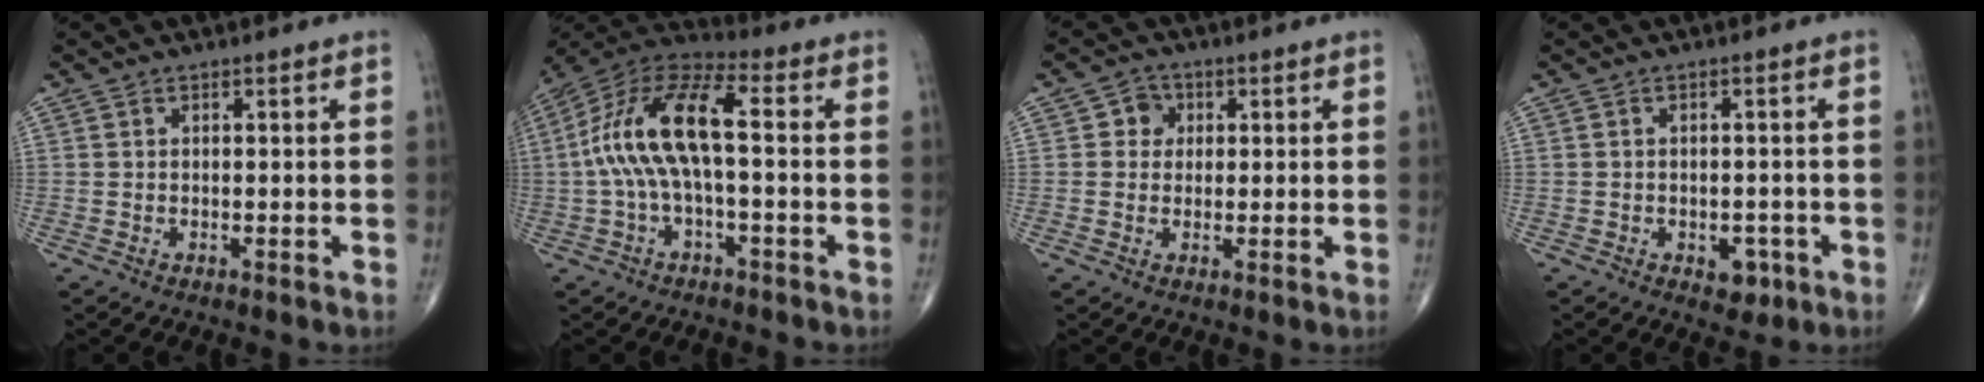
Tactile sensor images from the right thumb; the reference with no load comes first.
{"total": 14.5, "force": [-0.2, 5.3, 13.5], "torque": [-0.281, 0.048, -0.009]}
{"total": 3.5, "force": [0.8, 3.2, 1.1], "torque": [0.006, 0.004, 0.006]}
{"total": 3.6, "force": [-1.5, 2.3, 2.3], "torque": [-0.006, 0.006, -0.015]}